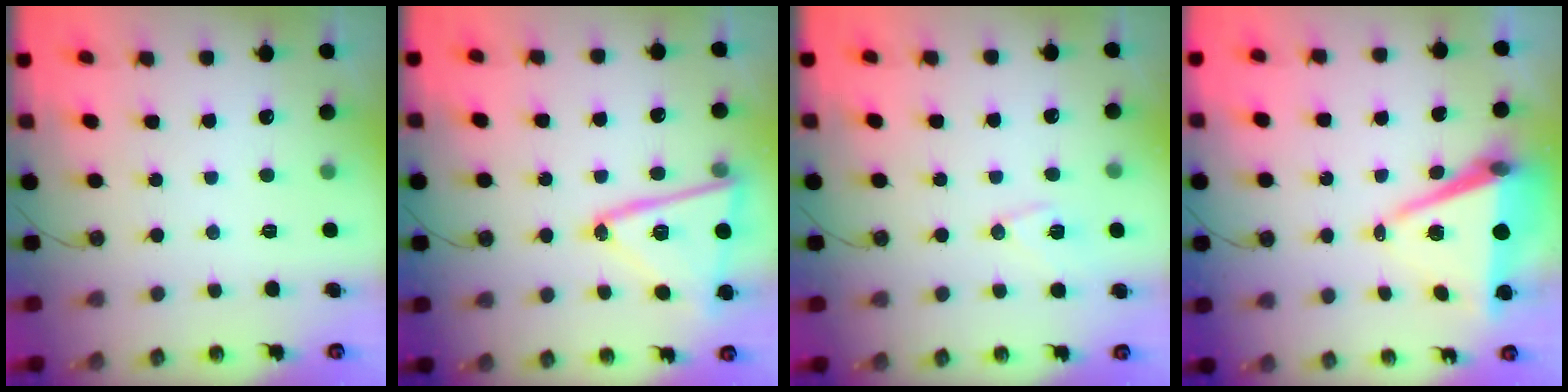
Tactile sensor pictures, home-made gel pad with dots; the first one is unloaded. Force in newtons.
{"total": 17.2, "press": 17.2, "slide": 1.1}
{"total": 8.4, "press": 8.0, "slide": 2.6}
{"total": 9.8, "press": 8.9, "slide": 4.1}